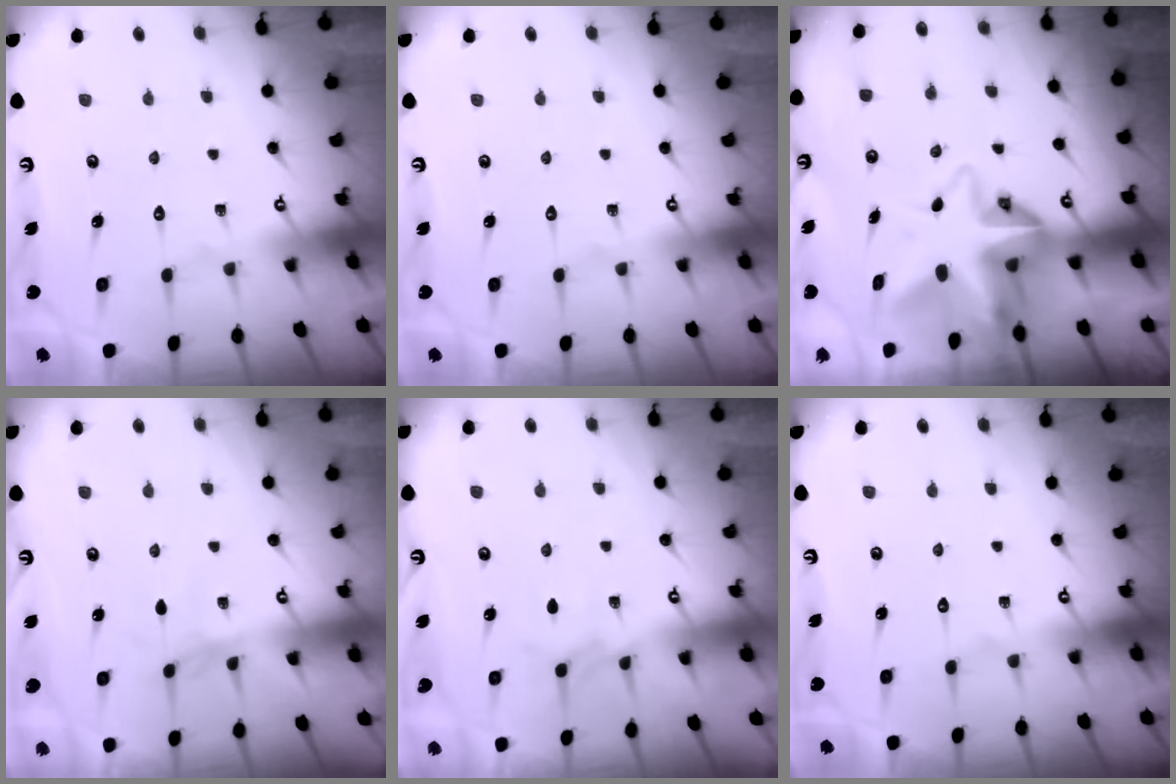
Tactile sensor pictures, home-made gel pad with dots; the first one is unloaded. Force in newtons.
{"total": 0.0}
{"total": 9.9, "press": 9.9, "slide": 0.8}
{"total": 0.6, "press": 0.6, "slide": 0.3}
{"total": 3.2, "press": 3.2, "slide": 0.4}
{"total": 0.0}